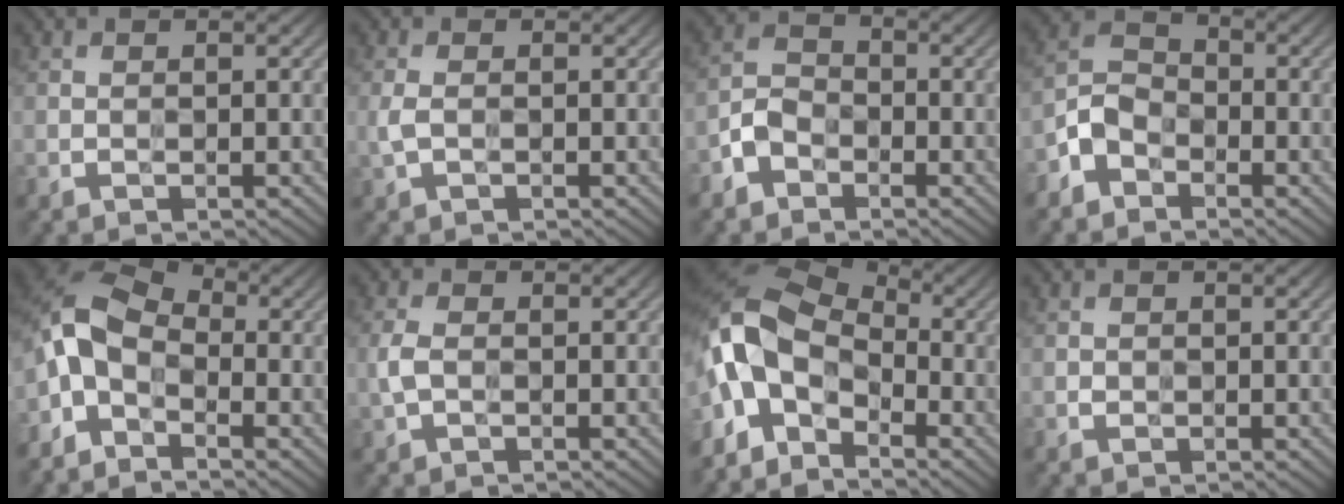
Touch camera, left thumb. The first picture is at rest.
{"total": 2.0, "force": [-0.2, 1.1, 1.7], "torque": [-0.050, 0.002, -0.007]}
{"total": 3.8, "force": [-2.3, 2.6, 1.7], "torque": [-0.037, 0.004, -0.059]}
{"total": 4.7, "force": [-2.9, 3.1, 2.0], "torque": [-0.045, 0.006, -0.070]}
{"total": 7.1, "force": [-3.2, 4.3, 4.7], "torque": [-0.108, 0.006, -0.086]}
{"total": 2.6, "force": [-0.3, 1.5, 2.0], "torque": [-0.059, 0.003, -0.010]}
{"total": 11.3, "force": [-3.5, 6.5, 8.6], "torque": [-0.196, 0.010, -0.089]}
{"total": 0.6, "force": [-0.2, 0.6, 0.2], "torque": [0.000, -0.004, -0.005]}